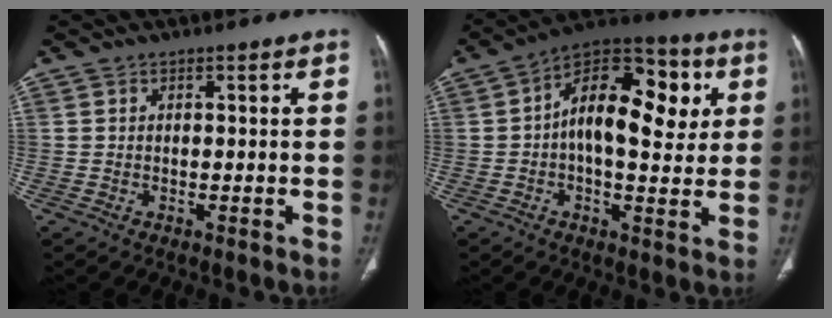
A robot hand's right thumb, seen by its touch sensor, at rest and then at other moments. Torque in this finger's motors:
{"motor_torque": [0.12, 0.57, 0.68, -0.51, 0.20]}